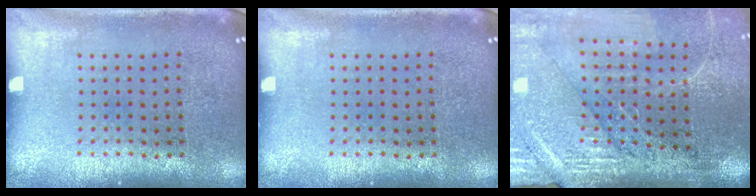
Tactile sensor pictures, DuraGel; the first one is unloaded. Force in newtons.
{"total": 0.0}
{"total": 3.5, "press": 3.3, "slide": 1.1}